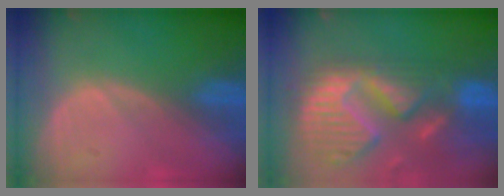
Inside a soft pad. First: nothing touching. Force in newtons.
{"total": 13.9, "press": 11.6, "slide": 7.7}